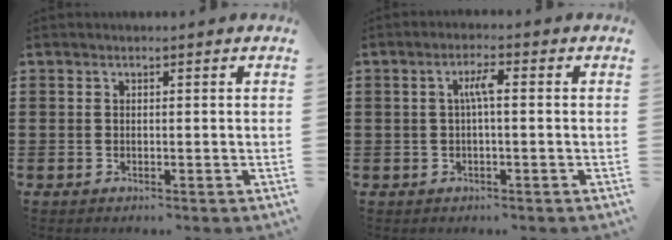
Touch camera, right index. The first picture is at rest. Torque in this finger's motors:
{"motor_torque": [0.63, -0.24, 0.34, 0.05]}